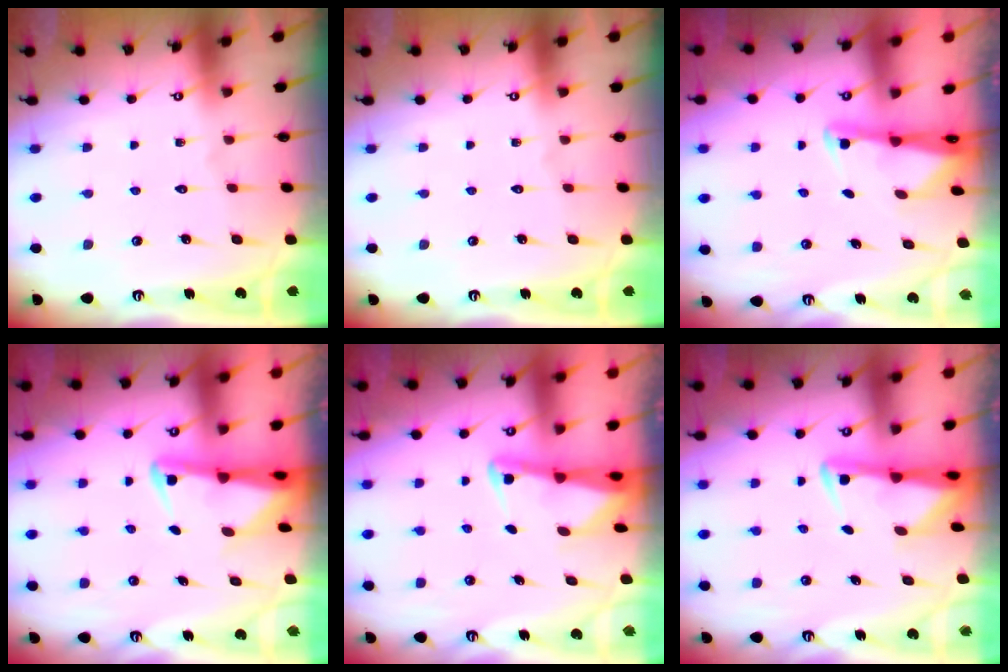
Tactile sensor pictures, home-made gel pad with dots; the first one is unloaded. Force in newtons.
{"total": 0.0}
{"total": 2.0, "press": 2.0, "slide": 0.3}
{"total": 2.8, "press": 2.8, "slide": 0.5}
{"total": 2.4, "press": 2.4, "slide": 0.3}
{"total": 2.9, "press": 2.8, "slide": 0.4}